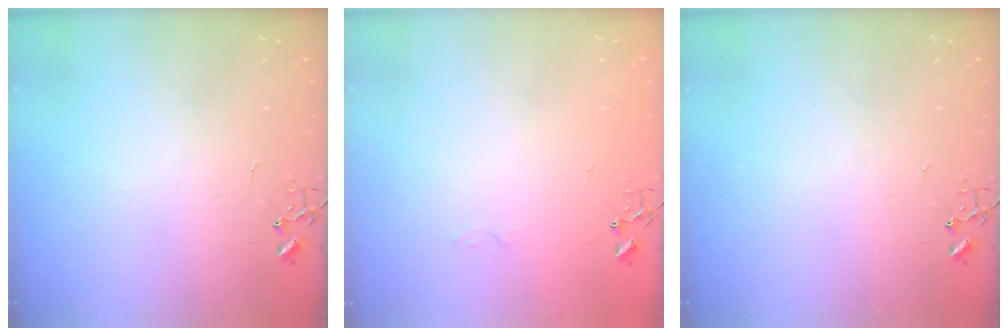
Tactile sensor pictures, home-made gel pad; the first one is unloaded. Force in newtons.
{"total": 3.9, "press": 3.9, "slide": 0.4}
{"total": 0.0}